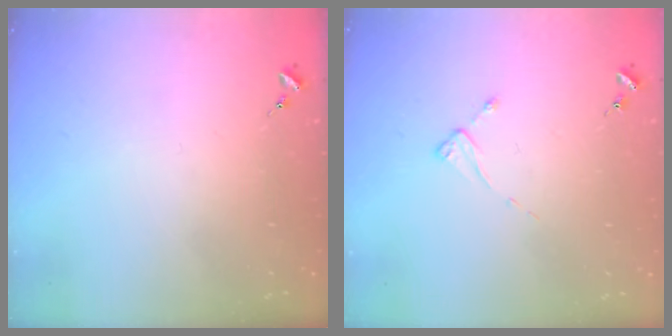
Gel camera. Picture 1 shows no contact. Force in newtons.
{"total": 2.4, "press": 2.4, "slide": 0.3}